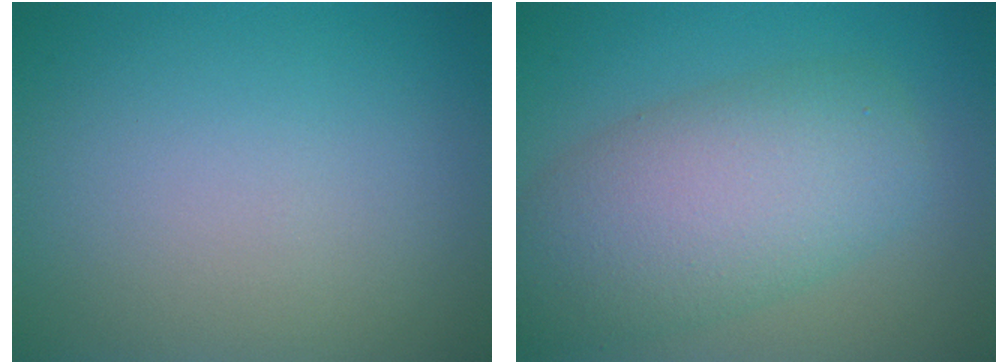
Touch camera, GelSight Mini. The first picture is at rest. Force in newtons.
{"total": 8.0, "press": 8.0, "slide": 0.3}